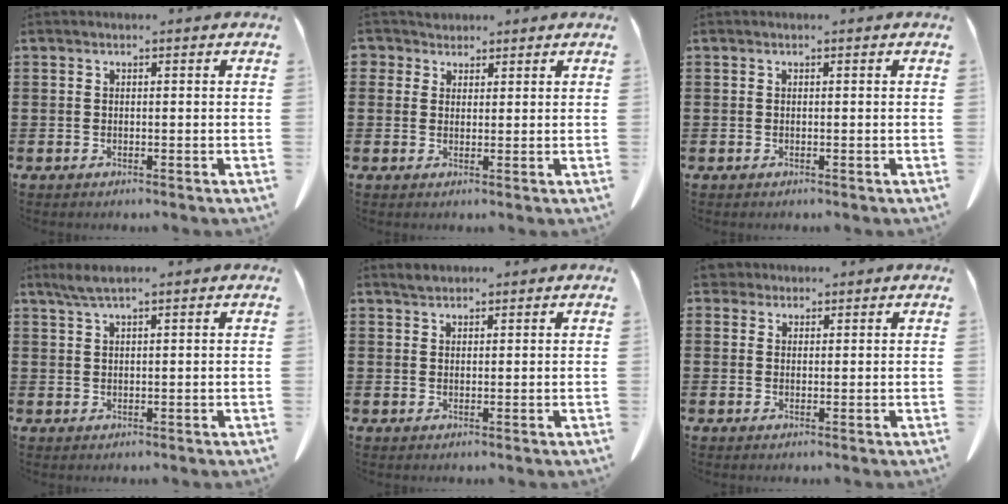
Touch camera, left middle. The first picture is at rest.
{"total": 2.6, "force": [1.9, 1.7, 0.2], "torque": [-0.015, 0.009, 0.037]}
{"total": 0.0}
{"total": 2.4, "force": [1.7, 0.2, 1.6], "torque": [-0.035, 0.001, 0.031]}
{"total": 1.4, "force": [1.3, 0.5, 0.2], "torque": [-0.008, 0.002, 0.025]}
{"total": 1.3, "force": [1.0, 0.7, 0.2], "torque": [-0.009, 0.005, 0.020]}